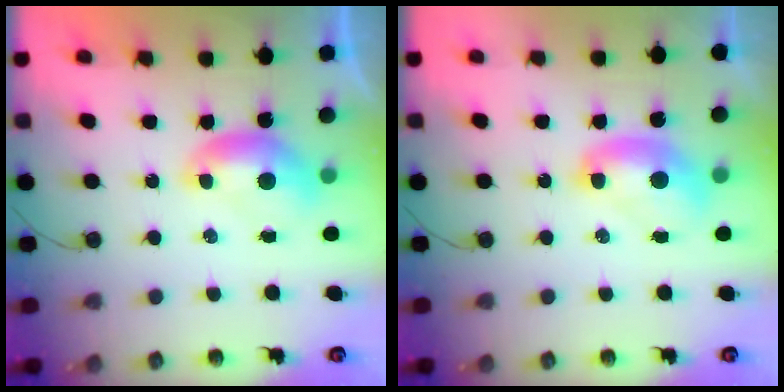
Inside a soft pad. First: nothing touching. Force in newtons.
{"total": 2.2, "press": 2.2, "slide": 0.2}